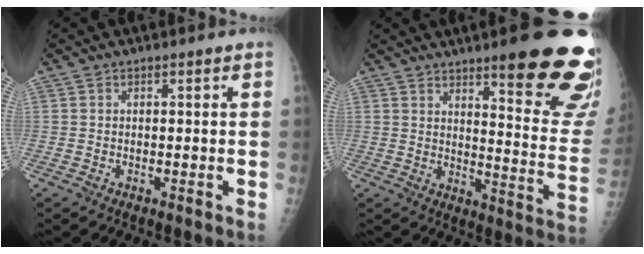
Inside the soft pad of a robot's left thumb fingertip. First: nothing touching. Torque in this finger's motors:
{"motor_torque": [3.21, 1.80, 1.62, -1.16, 0.27]}